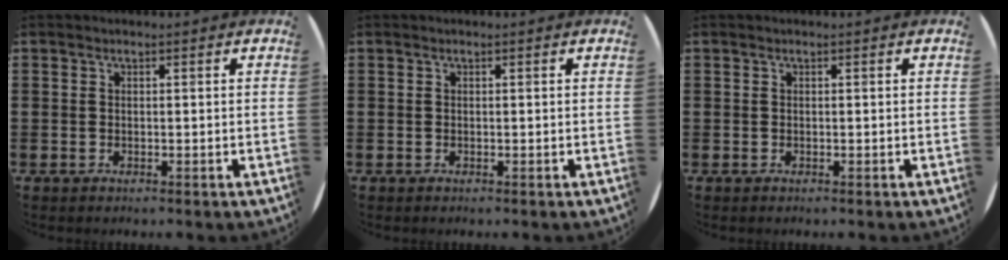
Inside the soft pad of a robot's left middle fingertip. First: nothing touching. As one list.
[{"total": 0.0}, {"total": 0.0}]